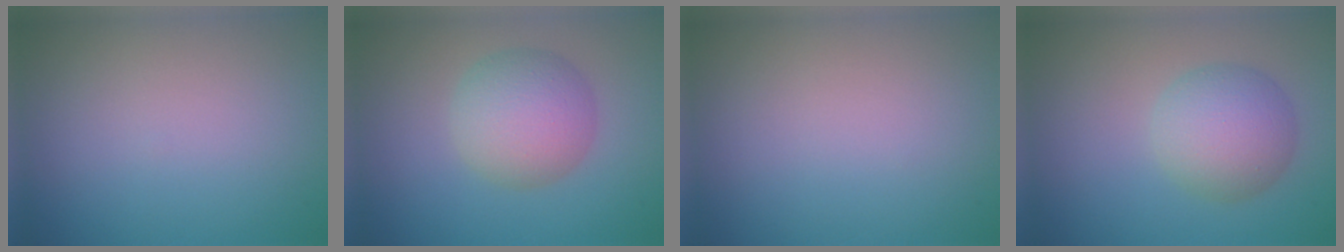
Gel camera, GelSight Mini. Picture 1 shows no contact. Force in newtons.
{"total": 5.5, "press": 5.5, "slide": 0.1}
{"total": 0.0}
{"total": 5.1, "press": 5.1, "slide": 0.2}